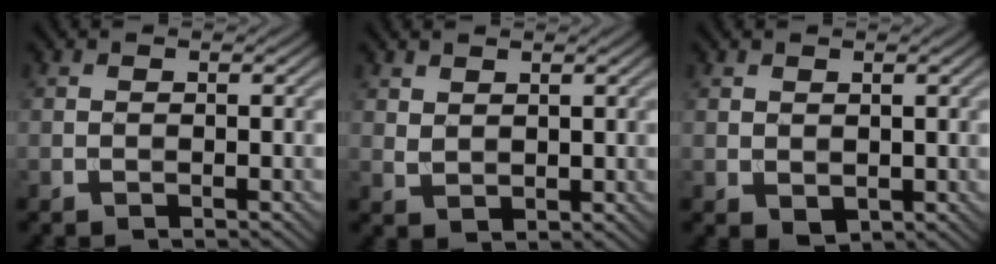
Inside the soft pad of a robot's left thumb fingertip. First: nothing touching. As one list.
[{"total": 2.0, "force": [1.5, 1.1, 0.8], "torque": [-0.022, -0.005, 0.036]}, {"total": 1.6, "force": [0.7, 1.2, 0.8], "torque": [-0.019, -0.006, 0.020]}]